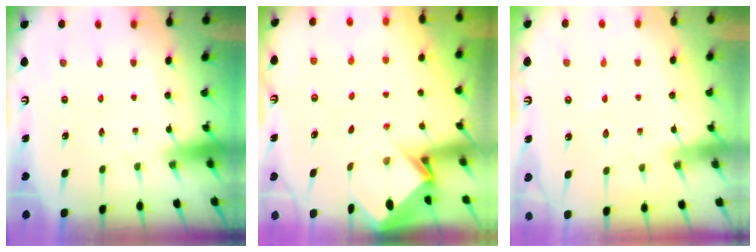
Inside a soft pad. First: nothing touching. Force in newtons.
{"total": 3.0, "press": 3.0, "slide": 0.2}
{"total": 4.6, "press": 4.6, "slide": 0.6}